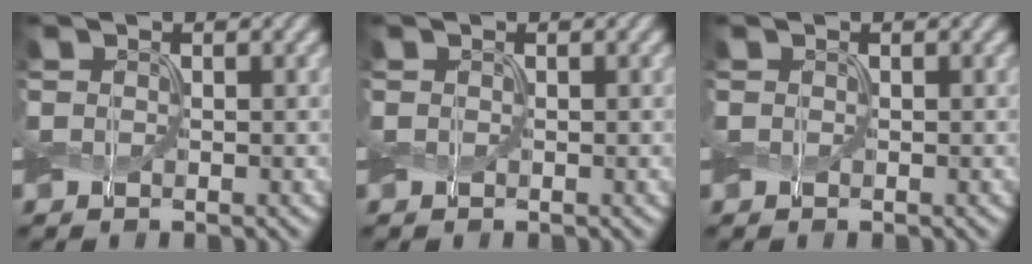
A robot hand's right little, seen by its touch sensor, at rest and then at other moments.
{"total": 0.0}
{"total": 0.0}